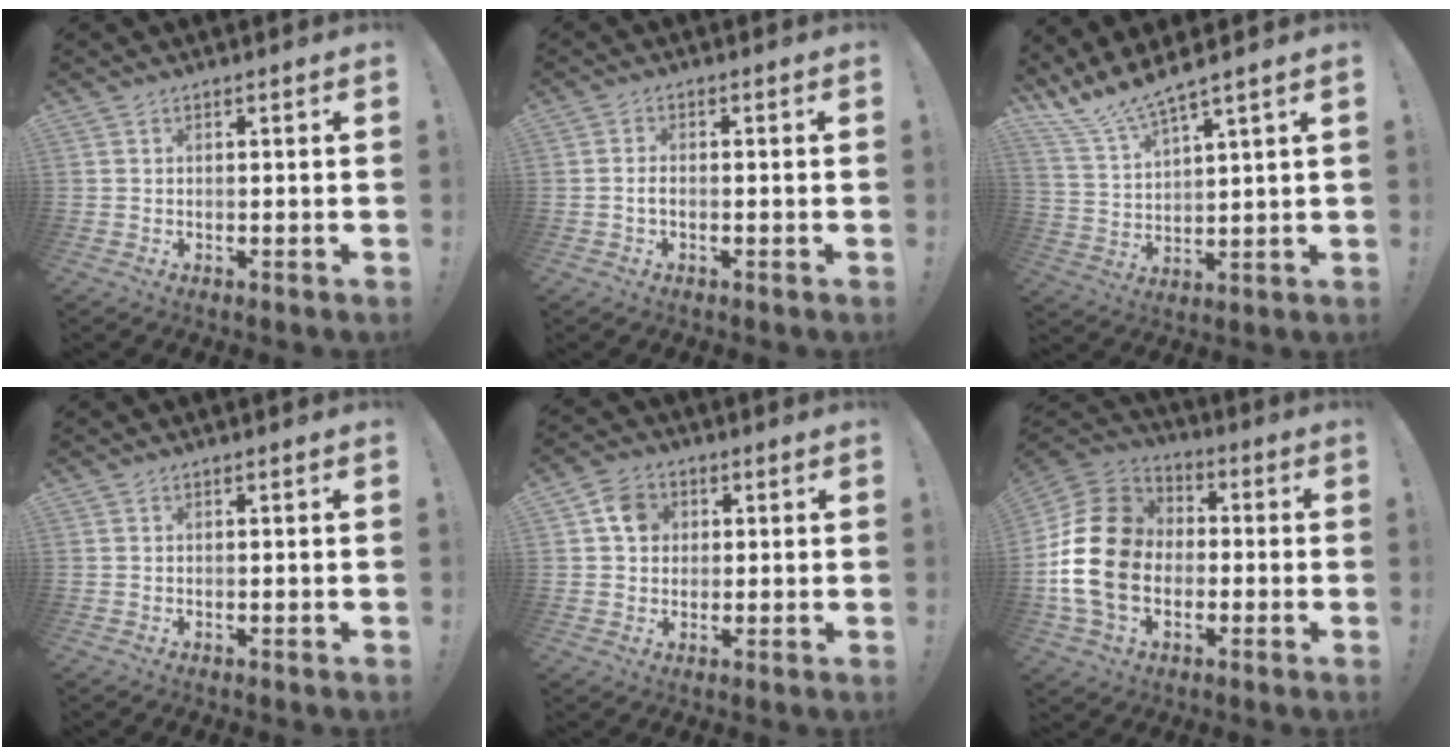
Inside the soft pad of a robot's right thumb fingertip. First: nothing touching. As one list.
[{"total": 1.9, "force": [-0.8, 0.8, 1.6], "torque": [-0.033, 0.009, -0.012]}, {"total": 8.6, "force": [7.8, 0.2, 3.5], "torque": [-0.088, -0.048, 0.141]}, {"total": 0.0}, {"total": 7.0, "force": [2.0, 6.1, 2.8], "torque": [-0.037, 0.005, 0.038]}, {"total": 20.9, "force": [-1.4, 16.1, 13.2], "torque": [-0.249, 0.024, -0.015]}]